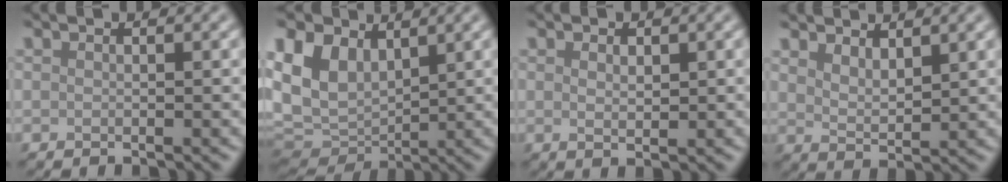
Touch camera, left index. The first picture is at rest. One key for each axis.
{"total": 8.9, "fx": 3.0, "fy": 6.3, "fz": 5.5, "tx": -0.138, "ty": 0.002, "tz": 0.063}
{"total": 1.4, "fx": 0.6, "fy": 0.7, "fz": 1.1, "tx": -0.019, "ty": -0.003, "tz": 0.013}
{"total": 2.9, "fx": 2.4, "fy": 0.9, "fz": 1.4, "tx": -0.030, "ty": -0.005, "tz": 0.047}